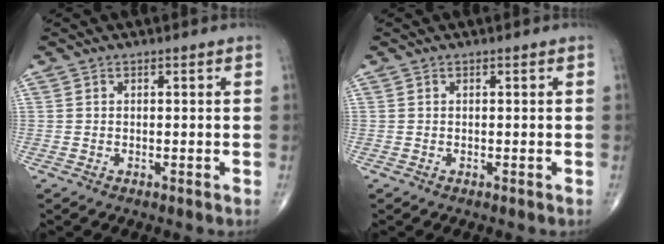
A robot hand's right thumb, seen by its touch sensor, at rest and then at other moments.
{"total": 0.0}